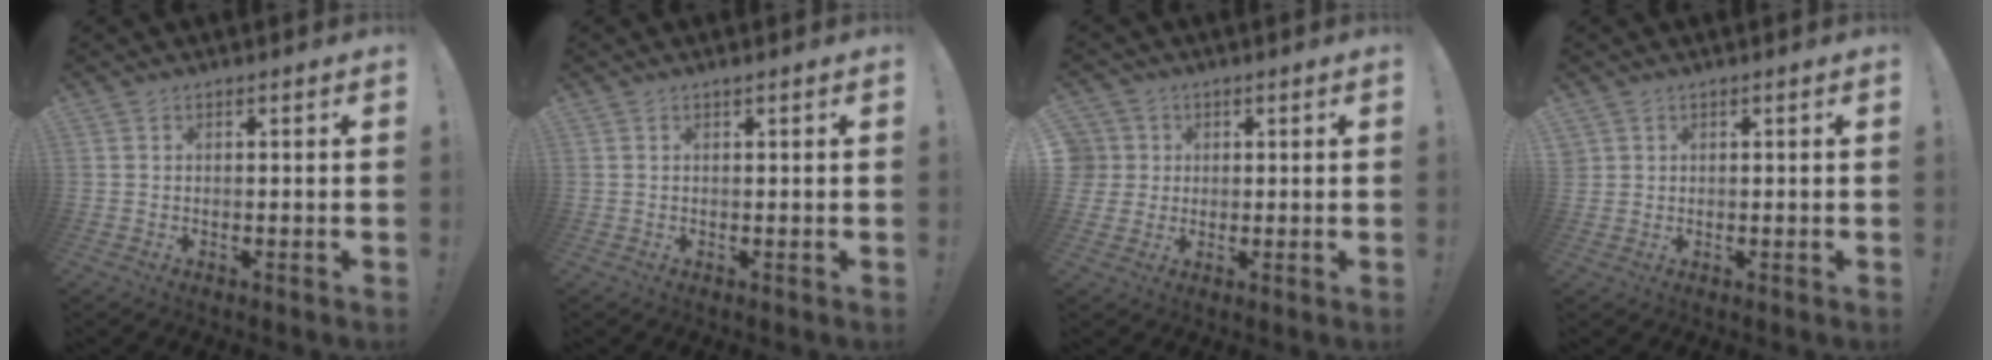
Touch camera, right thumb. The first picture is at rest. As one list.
[{"total": 0.6, "force": [0.5, -0.2, 0.1], "torque": [-0.003, -0.001, 0.010]}, {"total": 5.2, "force": [1.2, 4.9, 0.9], "torque": [-0.029, 0.002, 0.026]}, {"total": 1.4, "force": [0.8, 1.1, 0.3], "torque": [-0.004, -0.001, 0.016]}]